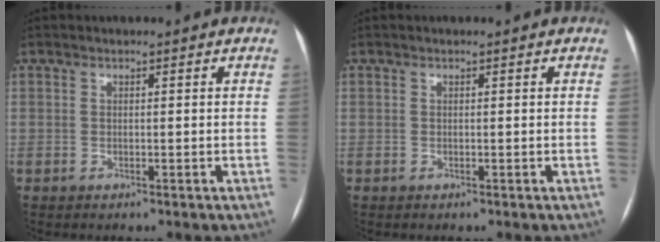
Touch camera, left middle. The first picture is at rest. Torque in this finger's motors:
{"motor_torque": [0.02, 0.05, 0.03, 0.00]}